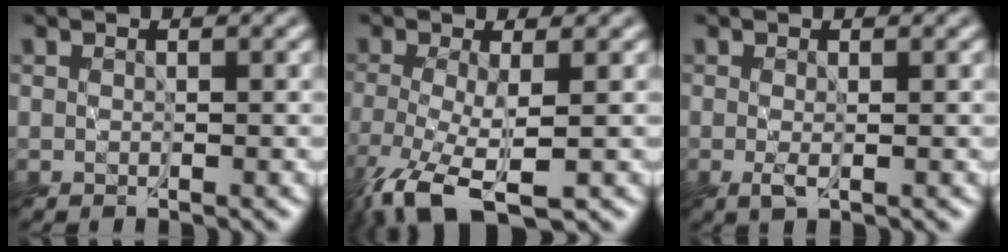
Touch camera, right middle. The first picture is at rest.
{"total": 5.5, "force": [-3.0, 1.3, 4.4], "torque": [-0.104, -0.017, -0.059]}
{"total": 0.8, "force": [-0.1, 0.3, 0.8], "torque": [-0.017, -0.004, -0.001]}